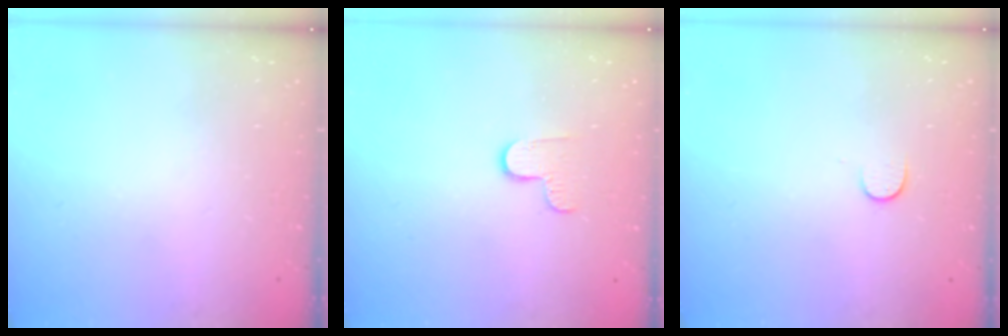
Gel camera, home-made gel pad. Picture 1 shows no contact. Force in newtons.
{"total": 5.1, "press": 5.0, "slide": 0.5}
{"total": 5.0, "press": 5.0, "slide": 0.5}